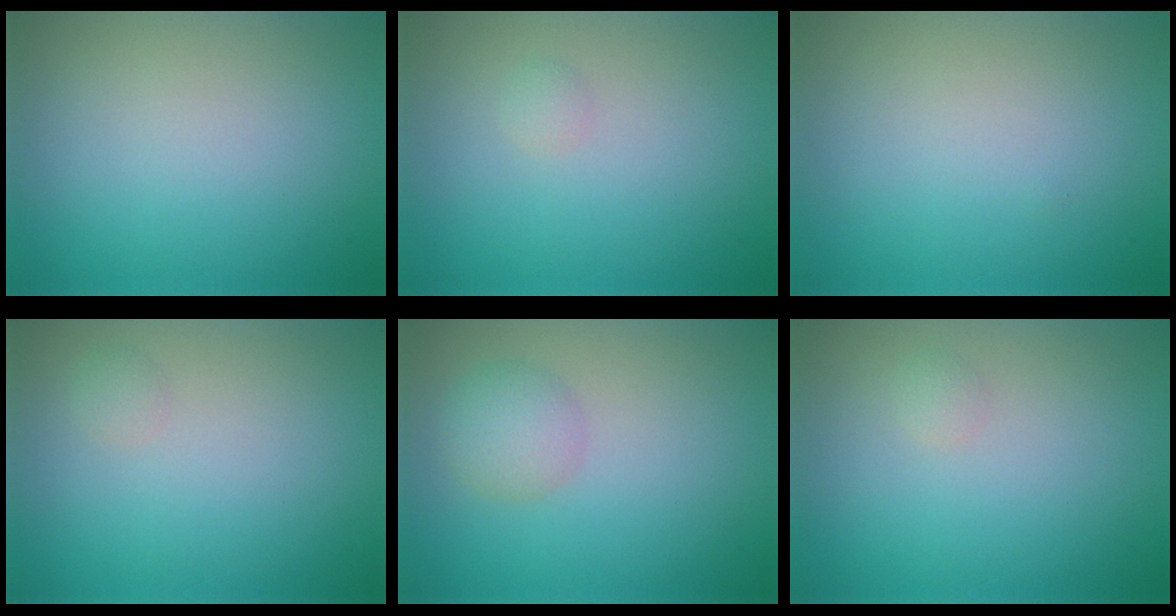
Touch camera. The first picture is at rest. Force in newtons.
{"total": 0.6, "press": 0.6, "slide": 0.1}
{"total": 0.0}
{"total": 0.7, "press": 0.7, "slide": 0.0}
{"total": 2.5, "press": 2.5, "slide": 0.1}
{"total": 0.6, "press": 0.6, "slide": 0.0}